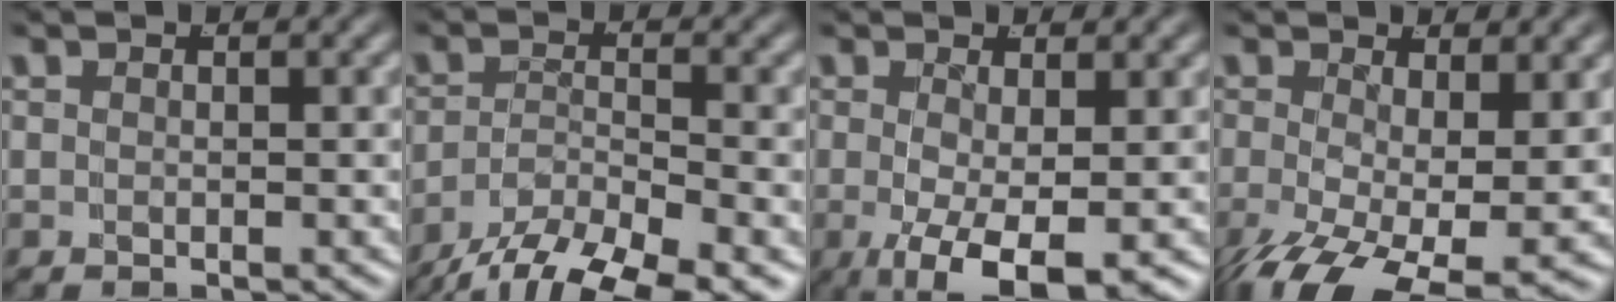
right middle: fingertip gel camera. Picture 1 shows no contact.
{"total": 7.9, "force": [-5.7, 3.1, 4.6], "torque": [-0.070, -0.018, -0.084]}
{"total": 7.3, "force": [-3.6, 2.7, 5.8], "torque": [-0.122, -0.047, -0.033]}
{"total": 7.9, "force": [-5.0, 3.2, 5.3], "torque": [-0.119, -0.063, -0.049]}